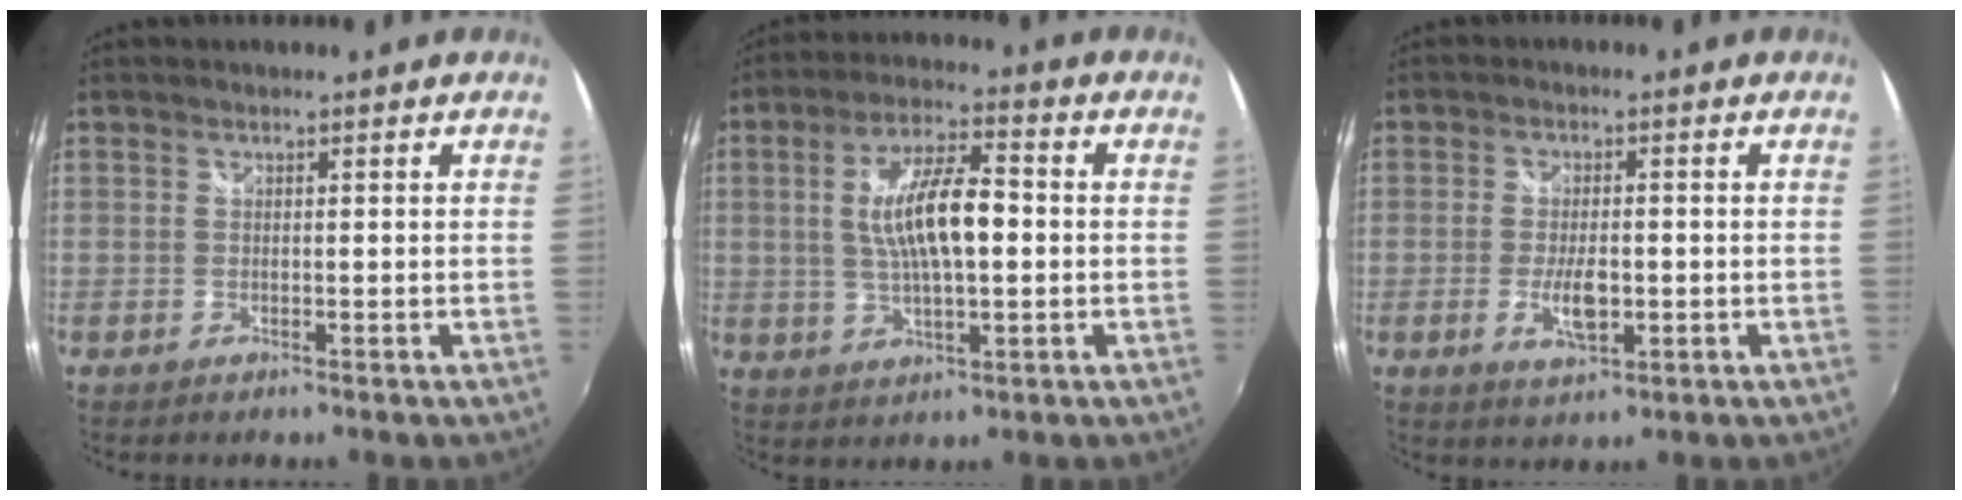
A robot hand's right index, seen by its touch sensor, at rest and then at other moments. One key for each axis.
{"total": 11.5, "fx": 0.4, "fy": 3.6, "fz": 10.9, "tx": -0.204, "ty": 0.007, "tz": 0.010}
{"total": 5.8, "fx": -1.4, "fy": 2.4, "fz": 5.1, "tx": -0.099, "ty": -0.009, "tz": -0.024}